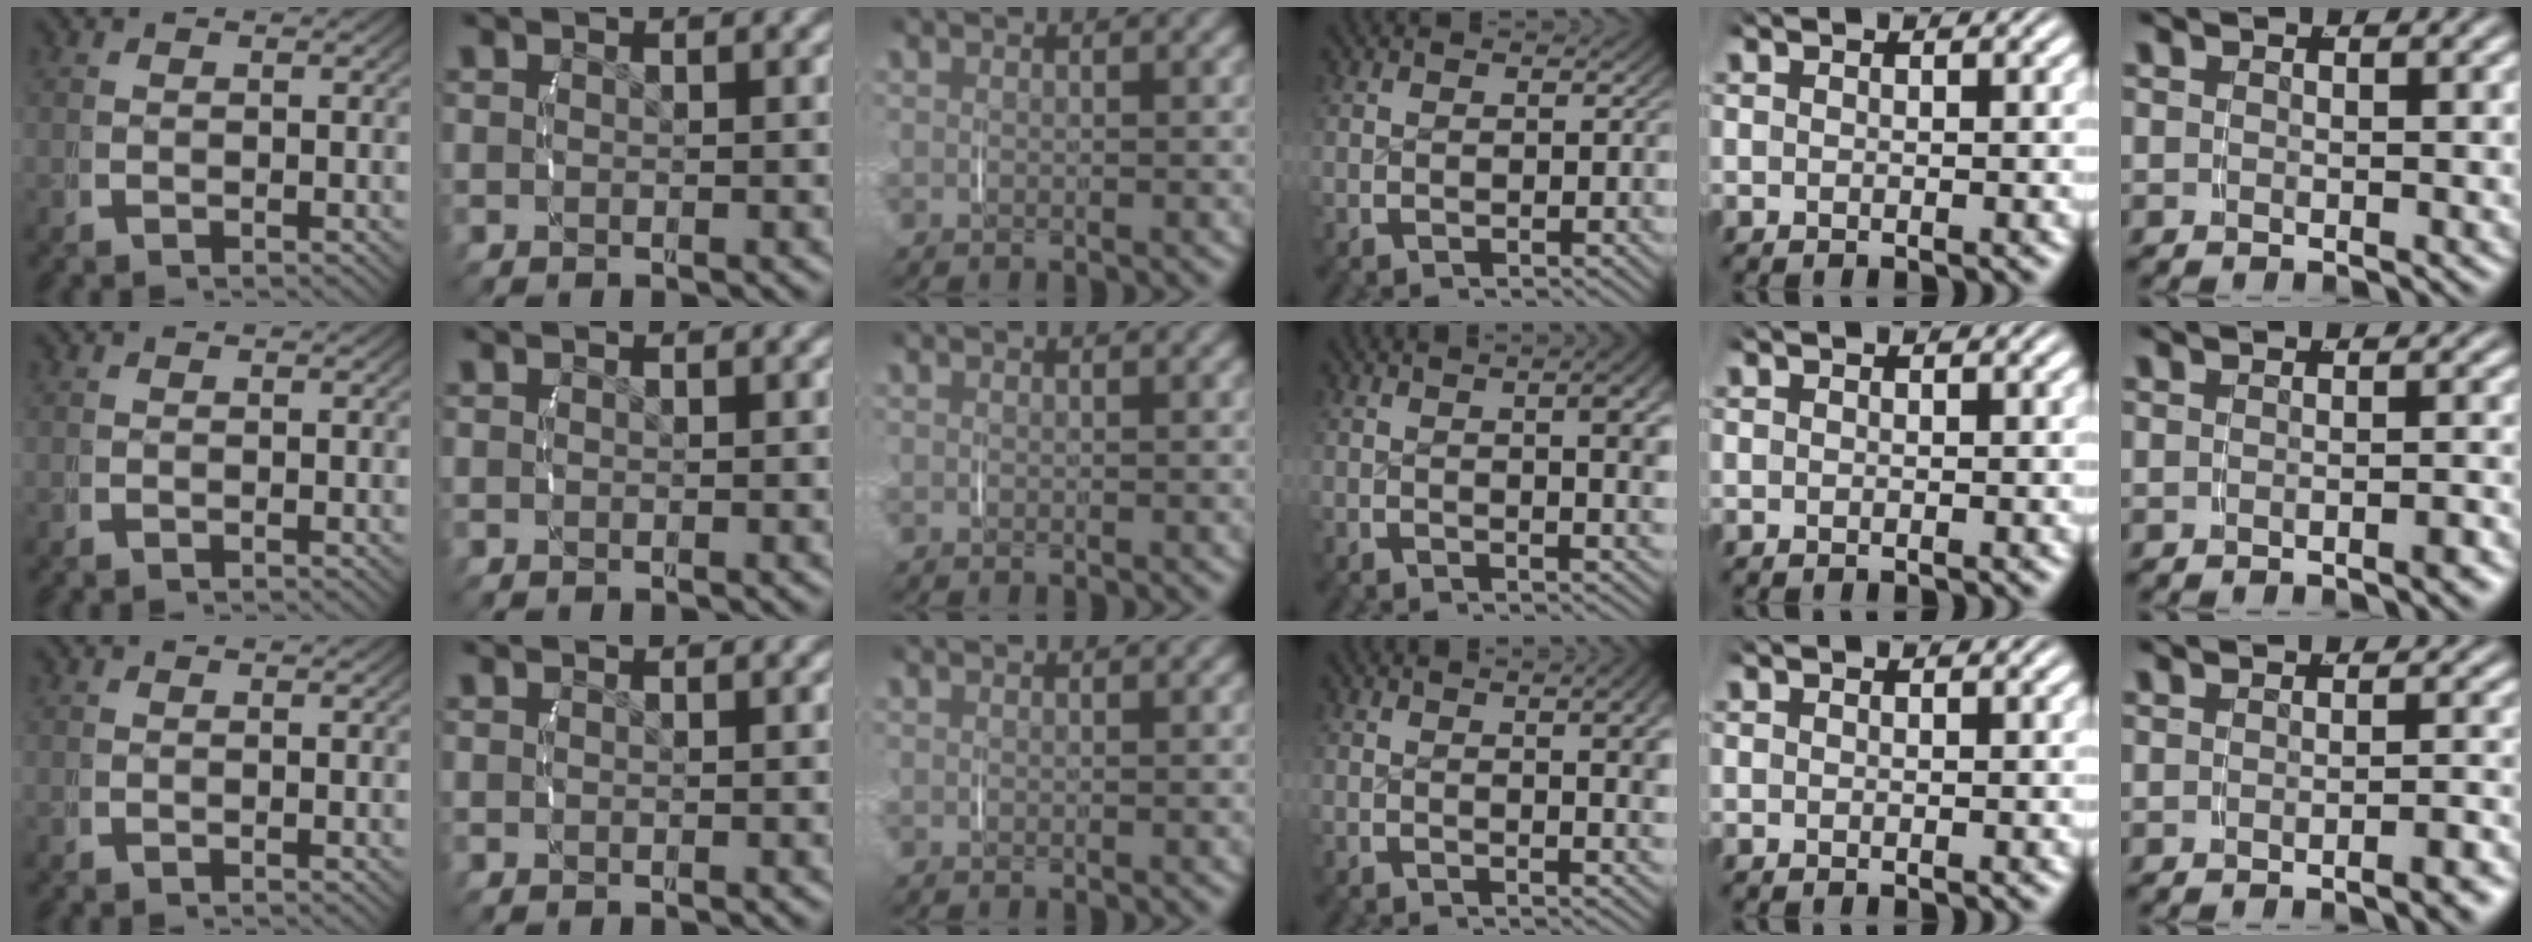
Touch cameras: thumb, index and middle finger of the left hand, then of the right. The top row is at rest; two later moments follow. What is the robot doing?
{"motion": "lift_and_place", "object": "string"}